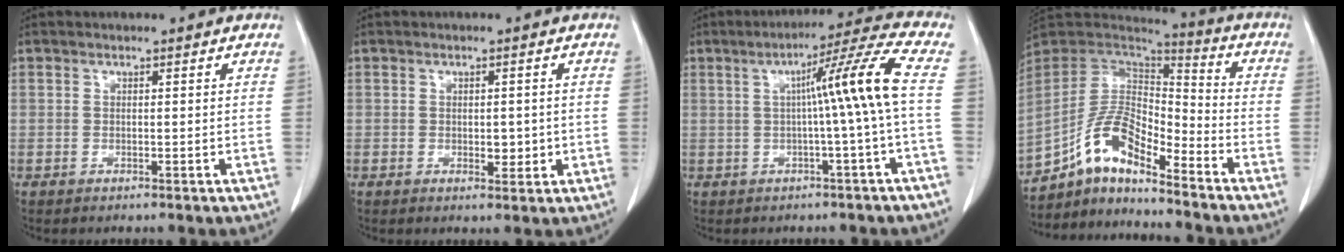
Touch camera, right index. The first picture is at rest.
{"total": 2.6, "force": [-0.3, 1.5, 2.1], "torque": [-0.027, -0.001, 0.001]}
{"total": 9.8, "force": [0.1, -2.2, 9.5], "torque": [-0.140, 0.016, 0.007]}
{"total": 11.9, "force": [-8.8, 3.6, 7.2], "torque": [-0.141, 0.038, -0.163]}